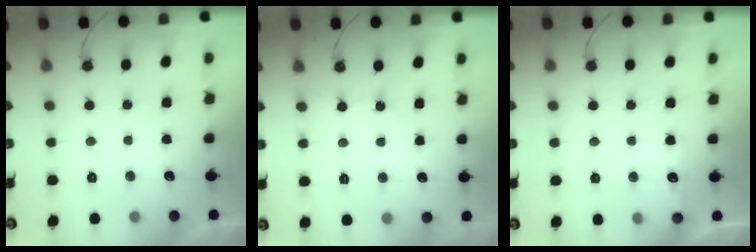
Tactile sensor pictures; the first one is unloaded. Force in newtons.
{"total": 2.1, "press": 2.0, "slide": 0.3}
{"total": 5.9, "press": 5.9, "slide": 0.7}